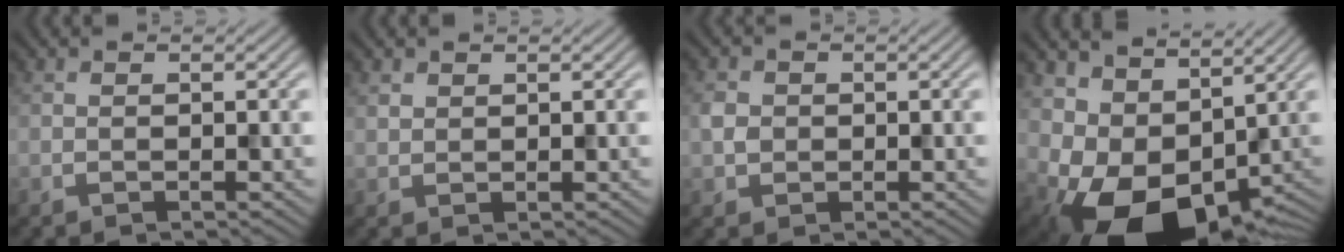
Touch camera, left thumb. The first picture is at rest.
{"total": 1.3, "force": [0.9, 0.7, 0.4], "torque": [-0.010, 0.000, 0.023]}
{"total": 2.2, "force": [0.0, 2.0, 0.9], "torque": [-0.022, 0.001, -0.006]}
{"total": 10.6, "force": [0.5, 7.3, 7.7], "torque": [-0.140, -0.035, 0.027]}